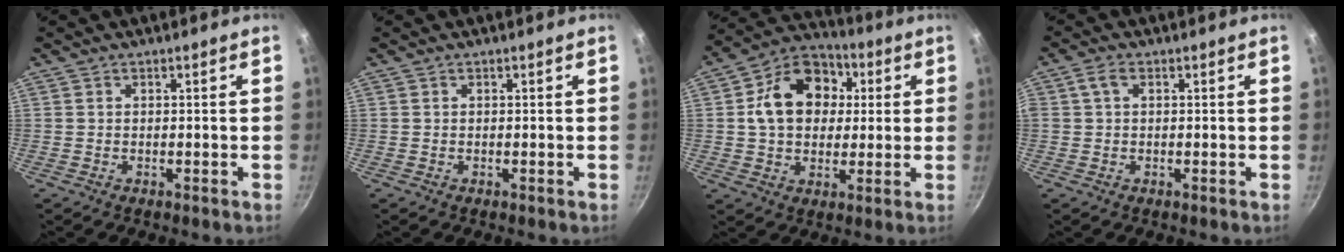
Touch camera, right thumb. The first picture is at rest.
{"total": 0.0}
{"total": 16.0, "force": [2.9, 12.4, 9.7], "torque": [-0.132, 0.023, 0.034]}
{"total": 2.5, "force": [0.6, 1.6, 1.9], "torque": [-0.037, 0.009, 0.011]}